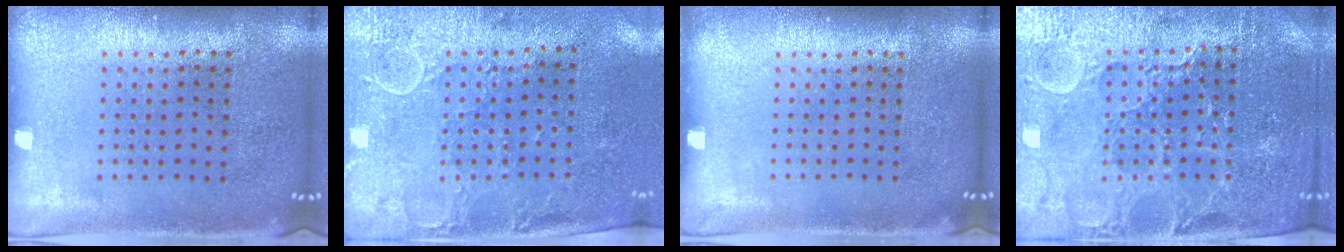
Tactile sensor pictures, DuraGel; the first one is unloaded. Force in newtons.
{"total": 3.0, "press": 2.4, "slide": 1.7}
{"total": 0.0}
{"total": 4.3, "press": 4.1, "slide": 1.3}